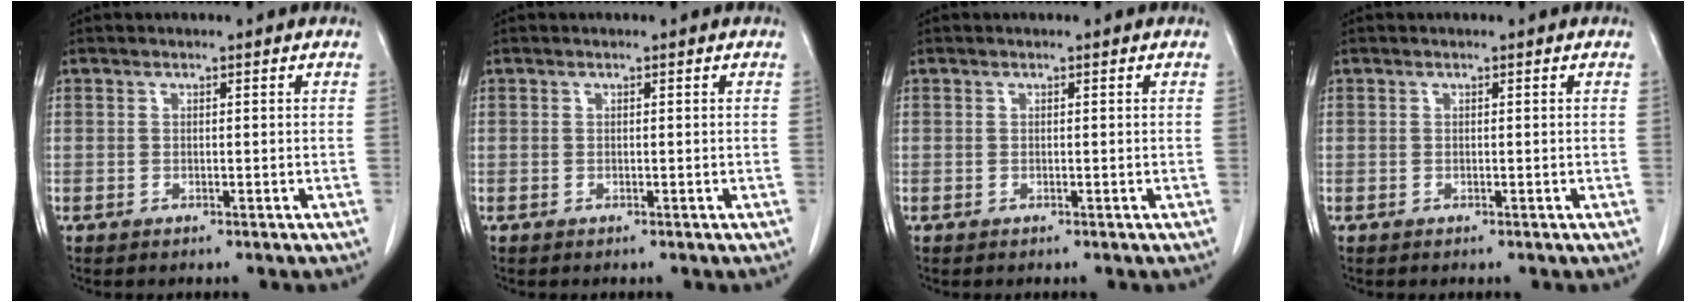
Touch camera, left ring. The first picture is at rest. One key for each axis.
{"total": 0.0}
{"total": 0.0}
{"total": 0.0}